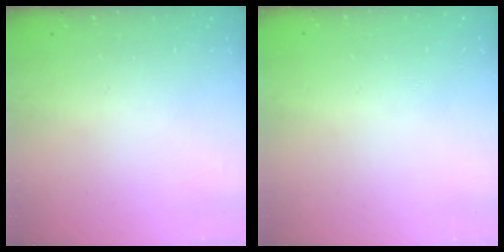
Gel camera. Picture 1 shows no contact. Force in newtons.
{"total": 0.0}